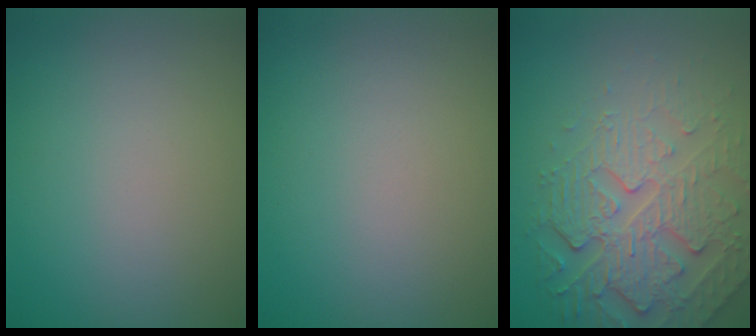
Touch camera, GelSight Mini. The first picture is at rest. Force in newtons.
{"total": 0.0}
{"total": 5.2, "press": 4.7, "slide": 2.2}